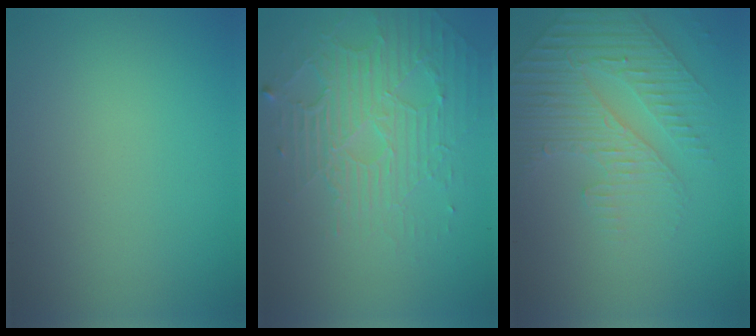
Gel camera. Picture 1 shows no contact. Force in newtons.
{"total": 5.6, "press": 3.5, "slide": 4.4}
{"total": 4.7, "press": 3.3, "slide": 3.4}